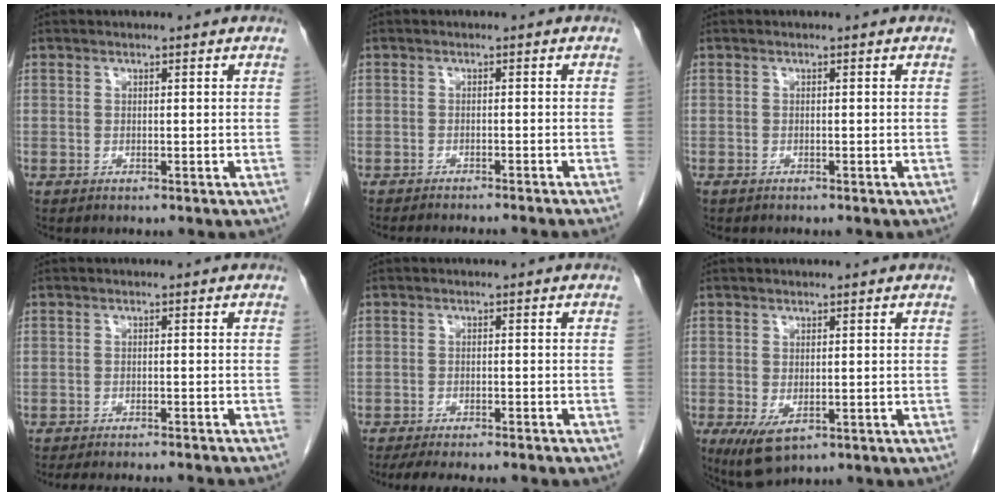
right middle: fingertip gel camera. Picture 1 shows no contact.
{"total": 8.3, "force": [-7.6, -0.5, 3.3], "torque": [-0.022, -0.017, -0.097]}
{"total": 0.8, "force": [-0.7, 0.1, 0.4], "torque": [-0.009, -0.001, -0.009]}
{"total": 12.0, "force": [-11.0, 0.7, 4.8], "torque": [-0.054, -0.013, -0.136]}
{"total": 12.6, "force": [-10.9, 1.7, 6.1], "torque": [-0.082, -0.016, -0.142]}
{"total": 4.9, "force": [-1.9, 2.4, 3.8], "torque": [-0.068, -0.016, -0.019]}